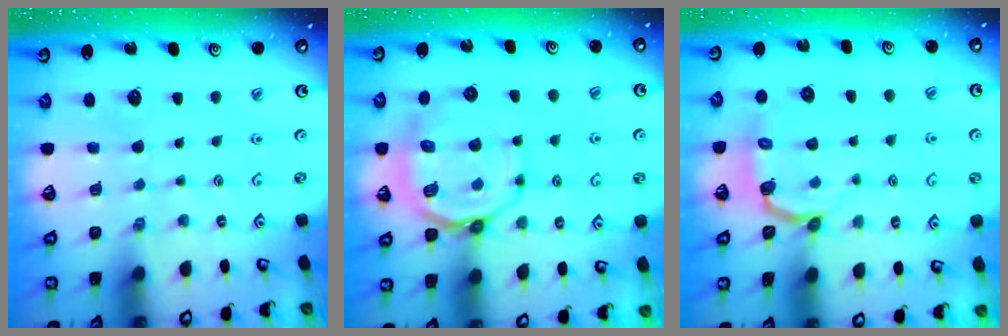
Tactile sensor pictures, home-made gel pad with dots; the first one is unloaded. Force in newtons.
{"total": 10.7, "press": 10.3, "slide": 2.8}
{"total": 3.4, "press": 2.2, "slide": 2.6}